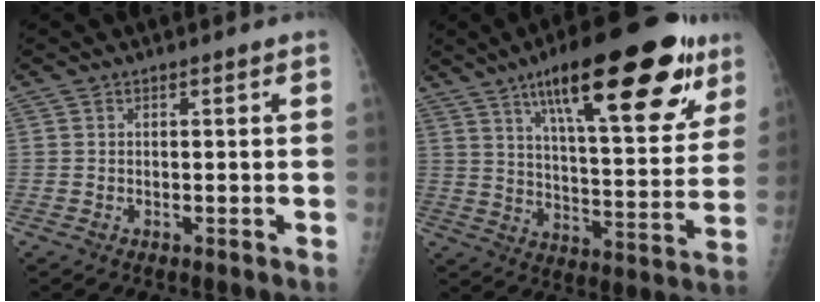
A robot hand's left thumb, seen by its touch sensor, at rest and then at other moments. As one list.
[{"total": 27.9, "force": [15.4, 8.7, 21.6], "torque": [-0.286, -0.032, 0.232]}]